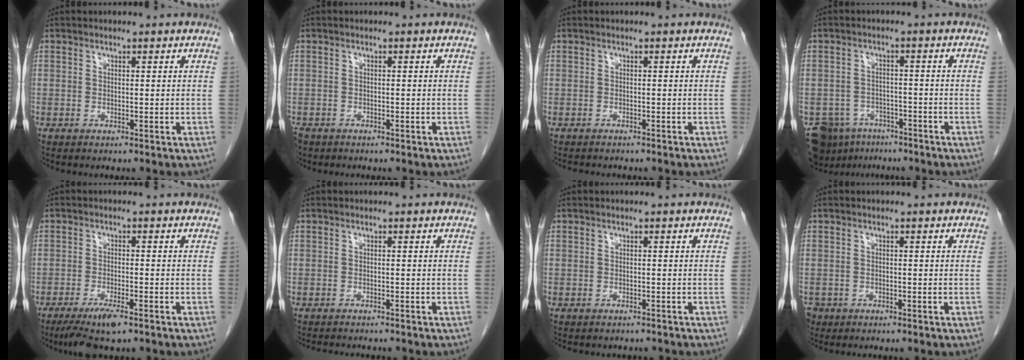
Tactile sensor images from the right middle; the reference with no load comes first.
{"total": 3.6, "force": [-2.6, 2.3, 0.9], "torque": [-0.020, -0.003, -0.046]}
{"total": 3.9, "force": [-3.4, 1.2, 1.5], "torque": [-0.021, -0.005, -0.041]}
{"total": 9.1, "force": [-6.5, 6.0, 1.9], "torque": [-0.041, 0.007, -0.090]}
{"total": 5.5, "force": [-3.8, 0.7, 3.9], "torque": [-0.074, -0.013, -0.065]}
{"total": 4.2, "force": [-3.8, 0.7, 1.5], "torque": [-0.018, -0.007, -0.052]}
{"total": 3.8, "force": [-3.3, 1.4, 0.9], "torque": [-0.011, 0.000, -0.039]}
{"total": 2.6, "force": [-1.8, 1.9, 0.2], "torque": [-0.004, 0.002, -0.031]}